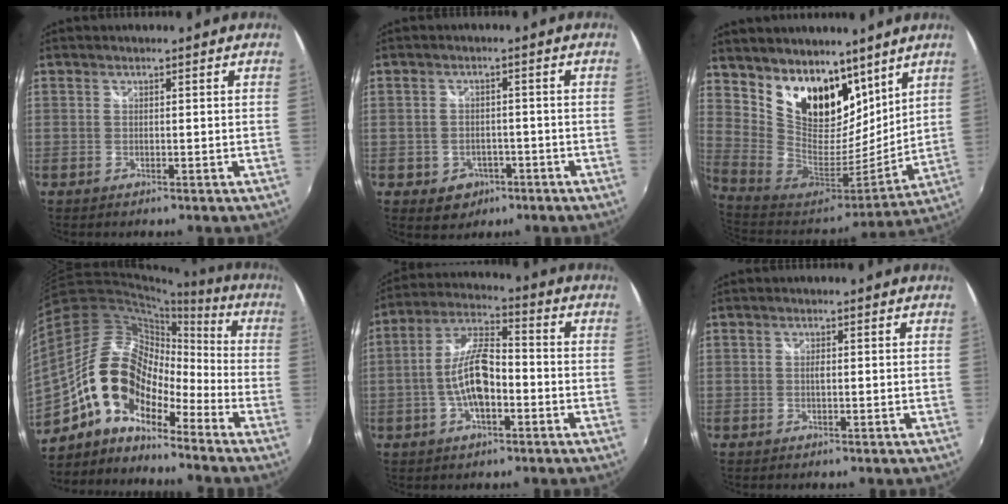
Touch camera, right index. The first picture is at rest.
{"total": 5.3, "force": [-2.3, 4.4, 1.6], "torque": [-0.045, 0.006, -0.022]}
{"total": 19.1, "force": [11.8, 11.6, 9.6], "torque": [-0.201, 0.003, 0.227]}
{"total": 14.5, "force": [-9.0, 7.7, 8.3], "torque": [-0.140, 0.011, -0.178]}
{"total": 10.7, "force": [-2.9, 4.1, 9.4], "torque": [-0.193, 0.010, -0.054]}
{"total": 0.8, "force": [-0.1, 0.2, 0.8], "torque": [-0.014, 0.001, -0.003]}